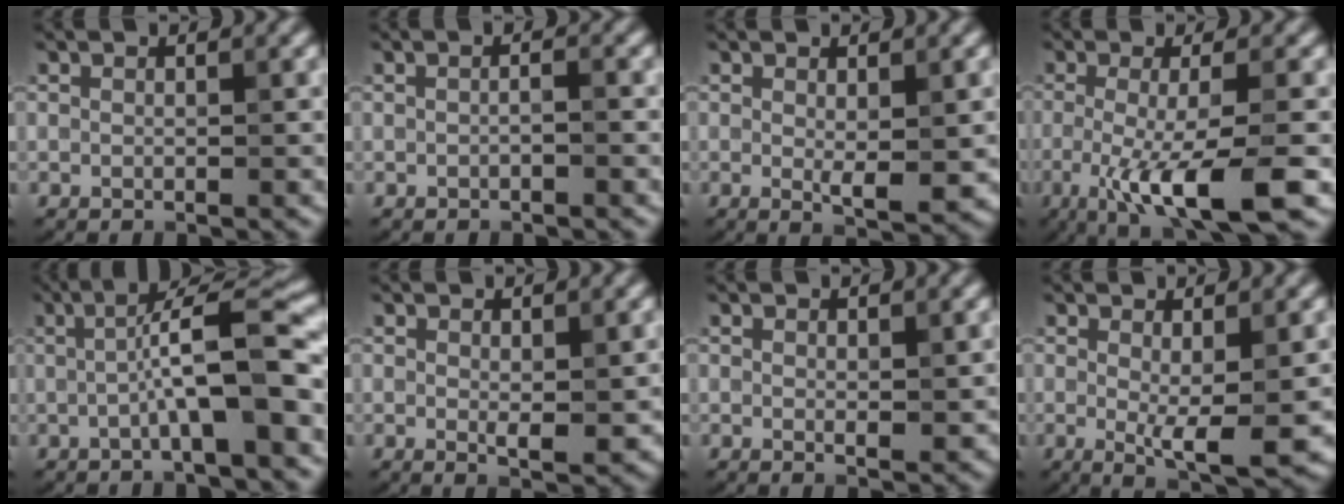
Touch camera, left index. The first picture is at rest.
{"total": 0.8, "force": [-0.3, 0.1, 0.7], "torque": [-0.016, 0.002, -0.006]}
{"total": 2.2, "force": [0.2, 0.5, 2.2], "torque": [-0.035, -0.010, 0.007]}
{"total": 7.4, "force": [-2.5, 1.3, 6.9], "torque": [-0.116, -0.011, -0.047]}
{"total": 6.9, "force": [-1.1, 1.0, 6.8], "torque": [-0.105, 0.025, -0.024]}
{"total": 1.8, "force": [0.3, 0.6, 1.7], "torque": [-0.025, -0.008, 0.007]}
{"total": 1.1, "force": [0.2, 0.4, 1.0], "torque": [-0.013, -0.005, 0.005]}
{"total": 4.1, "force": [-0.1, 0.8, 4.0], "torque": [-0.064, -0.013, 0.001]}